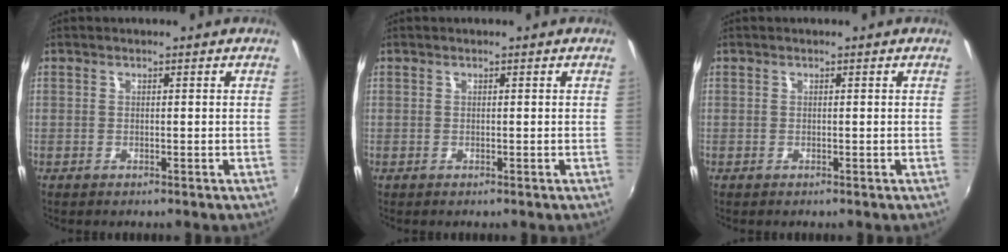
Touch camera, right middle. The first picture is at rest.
{"total": 0.0}
{"total": 0.0}